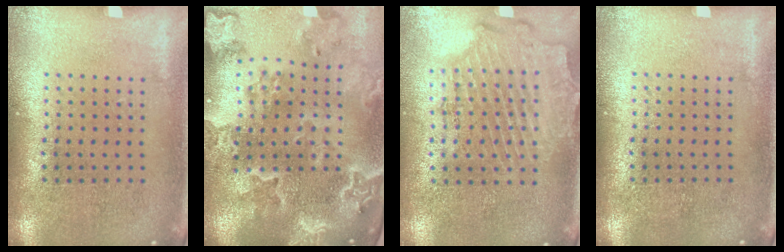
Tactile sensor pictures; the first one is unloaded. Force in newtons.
{"total": 3.3, "press": 3.0, "slide": 1.3}
{"total": 1.9, "press": 1.7, "slide": 0.7}
{"total": 0.0}